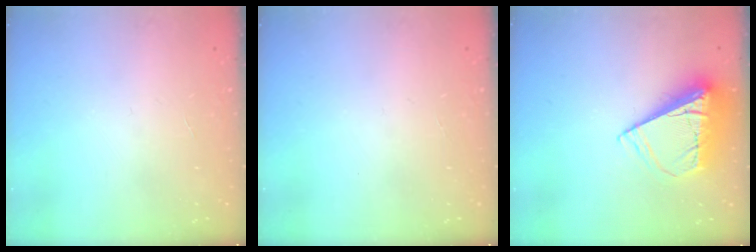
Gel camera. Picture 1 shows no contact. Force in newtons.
{"total": 0.0}
{"total": 10.8, "press": 10.7, "slide": 1.3}